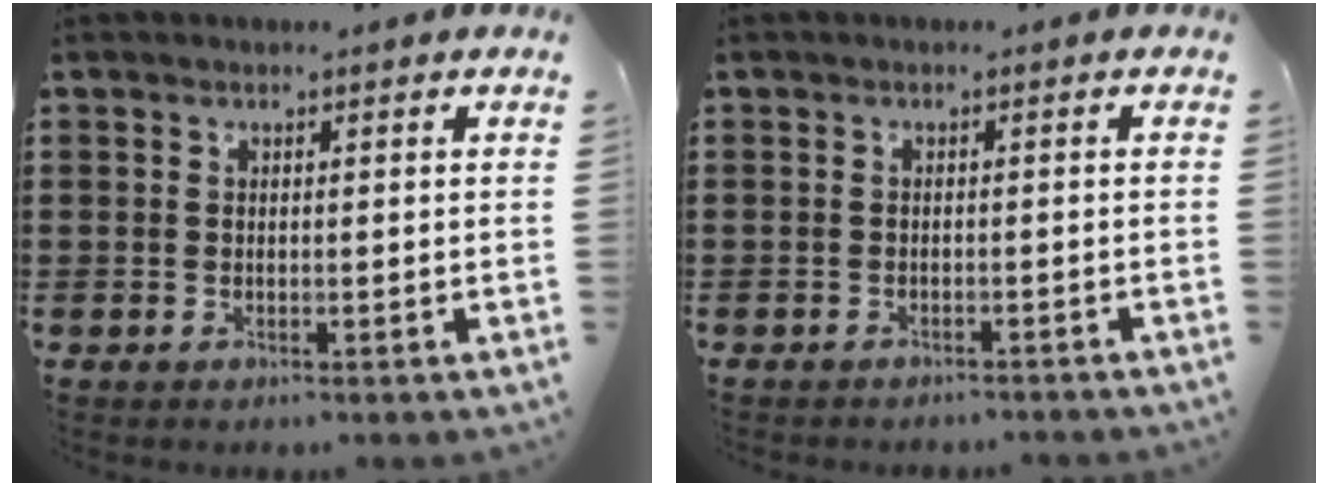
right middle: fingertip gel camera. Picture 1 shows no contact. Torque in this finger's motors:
{"motor_torque": [1.07, -1.07, 0.21, 0.03]}